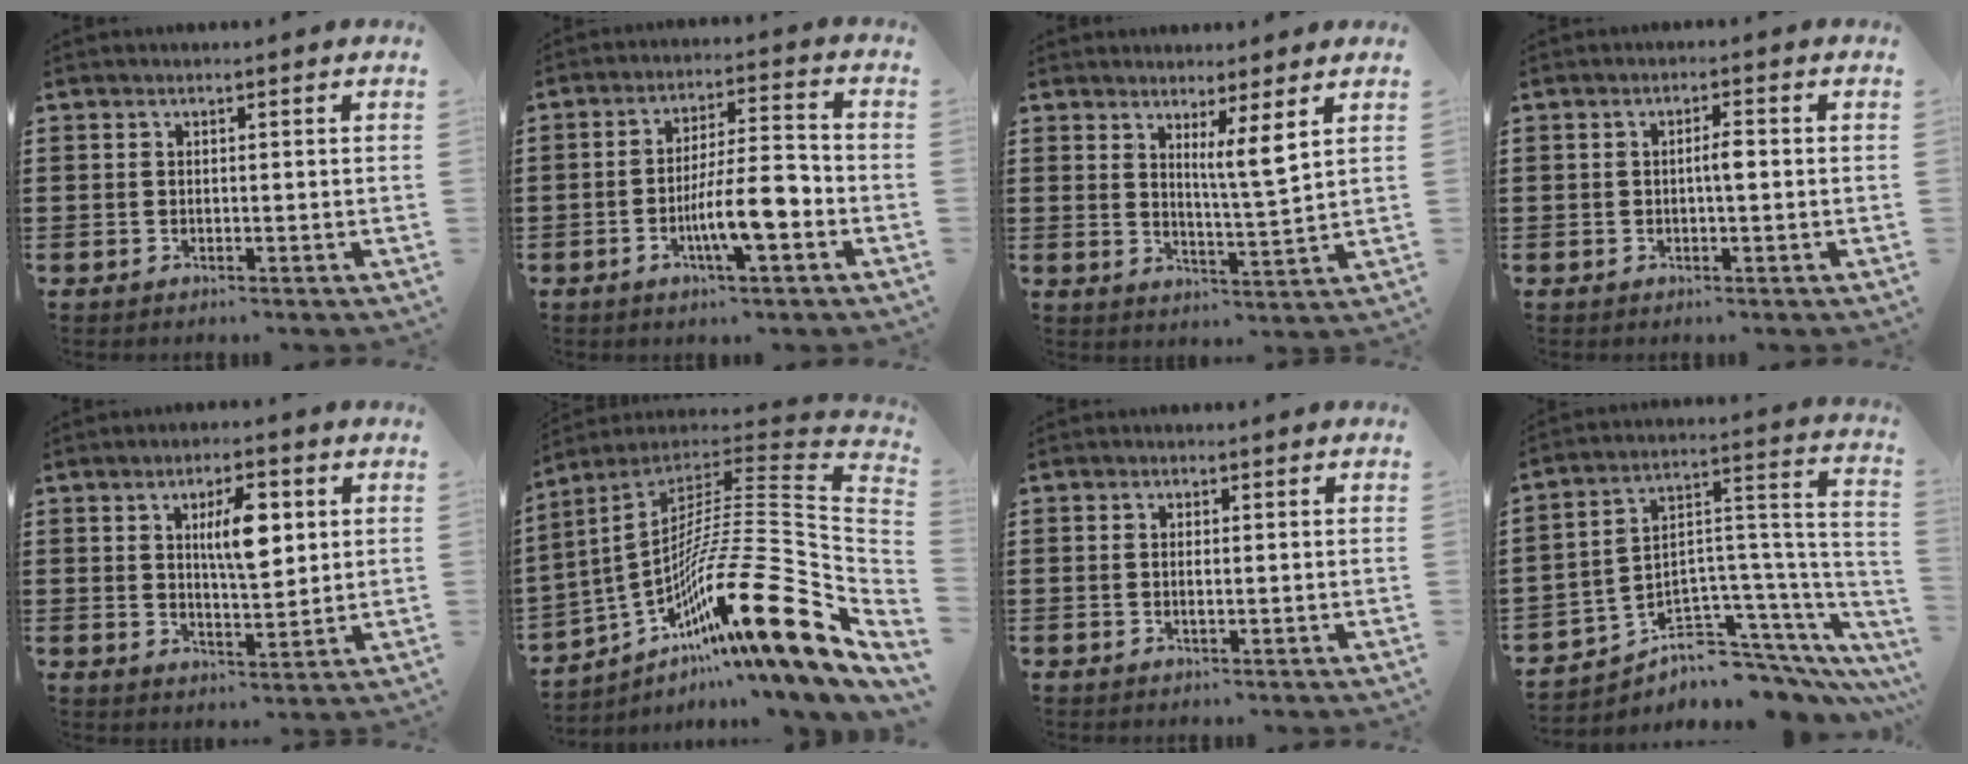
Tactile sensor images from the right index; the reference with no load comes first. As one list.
[{"total": 9.4, "force": [-3.4, 2.3, 8.4], "torque": [-0.151, 0.002, -0.061]}, {"total": 5.1, "force": [3.2, -0.3, 3.9], "torque": [-0.070, -0.022, 0.049]}, {"total": 2.3, "force": [-0.2, 0.5, 2.2], "torque": [-0.042, 0.001, -0.004]}, {"total": 7.1, "force": [2.0, 2.5, 6.4], "torque": [-0.113, 0.001, 0.028]}, {"total": 19.0, "force": [-8.6, 2.1, 16.8], "torque": [-0.311, -0.019, -0.161]}, {"total": 1.1, "force": [-0.1, 0.2, 1.1], "torque": [-0.019, -0.005, -0.001]}, {"total": 5.5, "force": [-4.3, 2.8, 2.1], "torque": [-0.037, -0.017, -0.077]}]